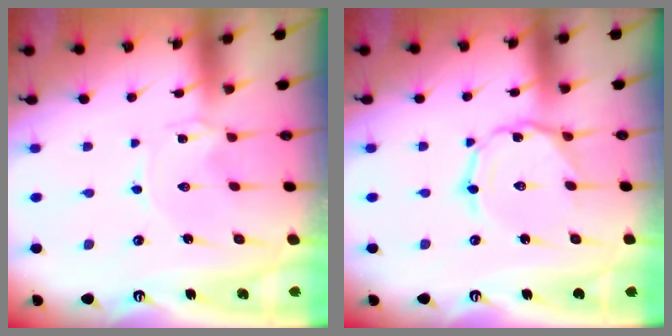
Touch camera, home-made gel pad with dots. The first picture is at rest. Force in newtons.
{"total": 4.2, "press": 4.2, "slide": 0.4}